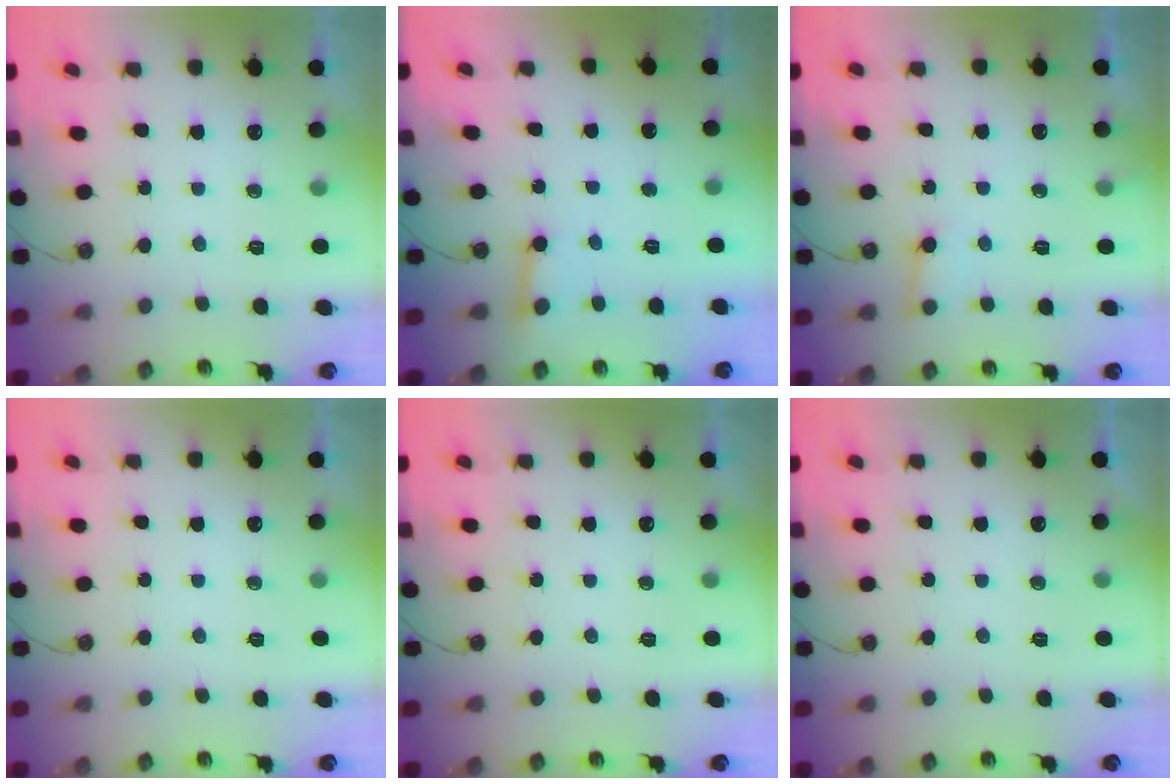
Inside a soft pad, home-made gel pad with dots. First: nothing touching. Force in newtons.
{"total": 2.6, "press": 2.5, "slide": 0.3}
{"total": 7.5, "press": 7.4, "slide": 0.5}
{"total": 0.0}
{"total": 0.0}
{"total": 0.0}